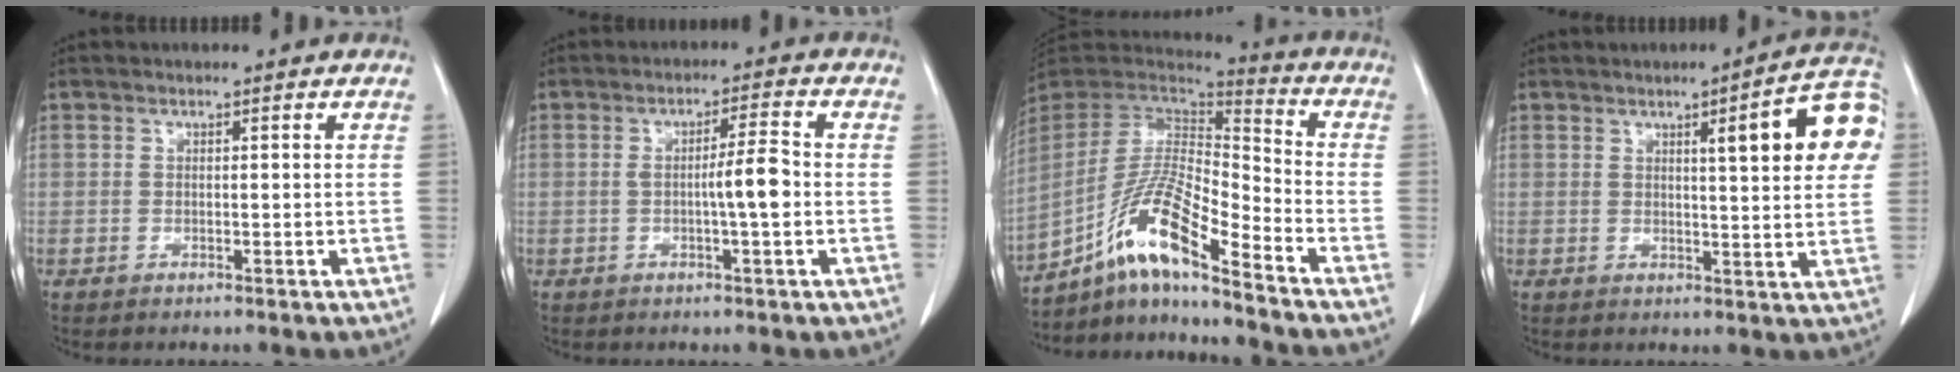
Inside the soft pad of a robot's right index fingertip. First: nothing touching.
{"total": 4.9, "force": [-0.7, 0.0, 4.9], "torque": [-0.076, 0.005, -0.013]}
{"total": 15.1, "force": [-9.6, 1.2, 11.6], "torque": [-0.230, 0.003, -0.174]}
{"total": 10.9, "force": [3.1, 1.2, 10.4], "torque": [-0.125, 0.016, 0.030]}